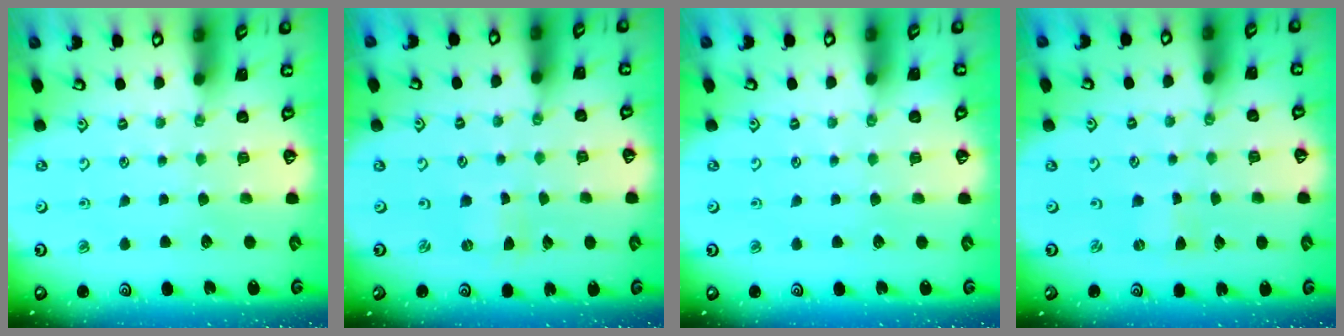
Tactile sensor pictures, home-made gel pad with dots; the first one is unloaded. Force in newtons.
{"total": 0.6, "press": 0.6, "slide": 0.1}
{"total": 0.0}
{"total": 0.0}